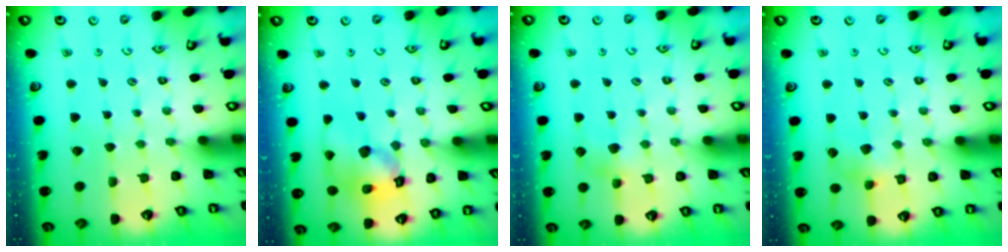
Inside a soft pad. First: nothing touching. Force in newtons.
{"total": 14.2, "press": 14.0, "slide": 2.1}
{"total": 4.8, "press": 4.8, "slide": 0.3}
{"total": 5.1, "press": 5.1, "slide": 0.5}